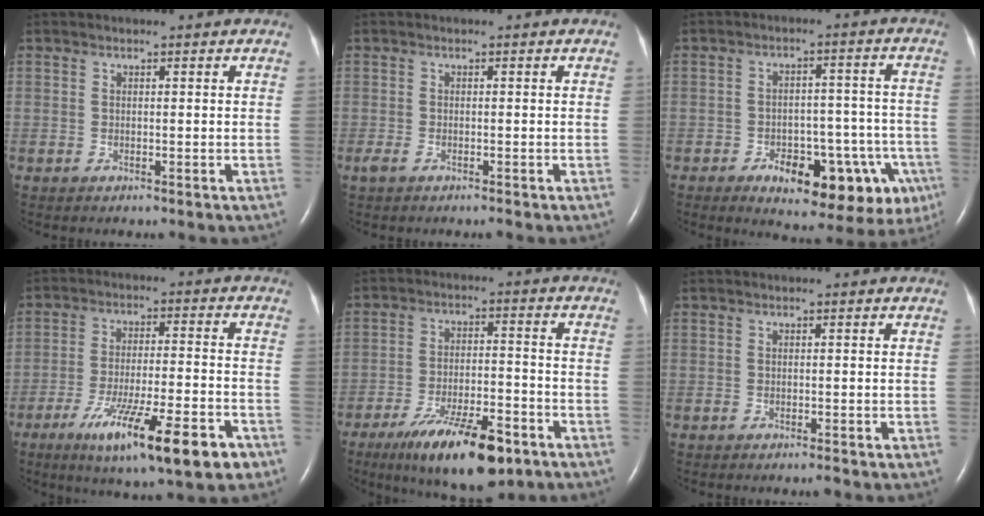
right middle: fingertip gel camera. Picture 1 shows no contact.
{"total": 1.5, "force": [-1.0, 0.3, 1.1], "torque": [-0.028, -0.005, -0.019]}
{"total": 15.4, "force": [-8.1, 6.8, 11.2], "torque": [-0.083, 0.034, -0.098]}
{"total": 15.3, "force": [-8.7, 1.8, 12.5], "torque": [-0.181, -0.026, -0.134]}
{"total": 13.7, "force": [-8.7, 3.5, 10.0], "torque": [-0.165, -0.016, -0.140]}
{"total": 0.6, "force": [-0.5, -0.1, 0.3], "torque": [-0.008, -0.001, -0.008]}